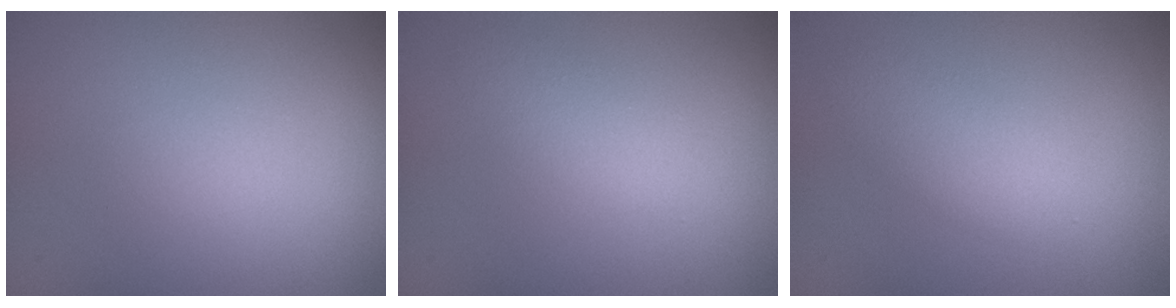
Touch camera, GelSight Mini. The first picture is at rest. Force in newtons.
{"total": 1.9, "press": 1.9, "slide": 0.0}
{"total": 2.2, "press": 2.2, "slide": 0.1}